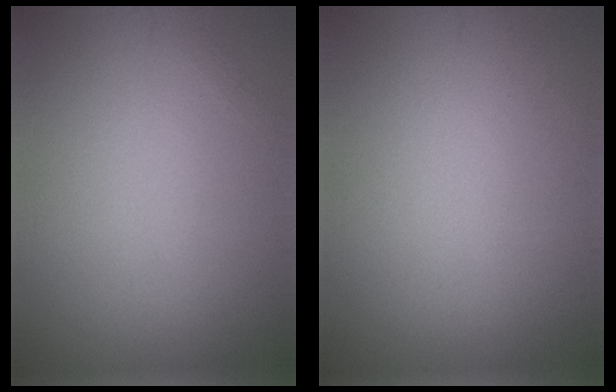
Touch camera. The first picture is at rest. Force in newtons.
{"total": 0.0}